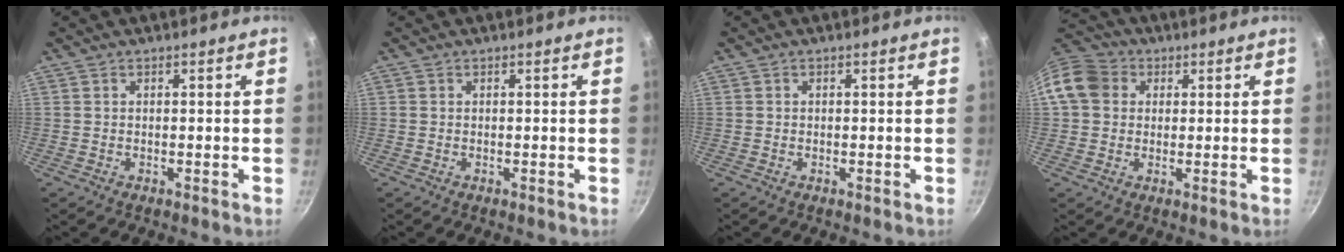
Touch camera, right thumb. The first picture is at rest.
{"total": 0.0}
{"total": 0.0}
{"total": 9.6, "force": [1.8, 8.2, 4.6], "torque": [-0.062, 0.017, 0.015]}